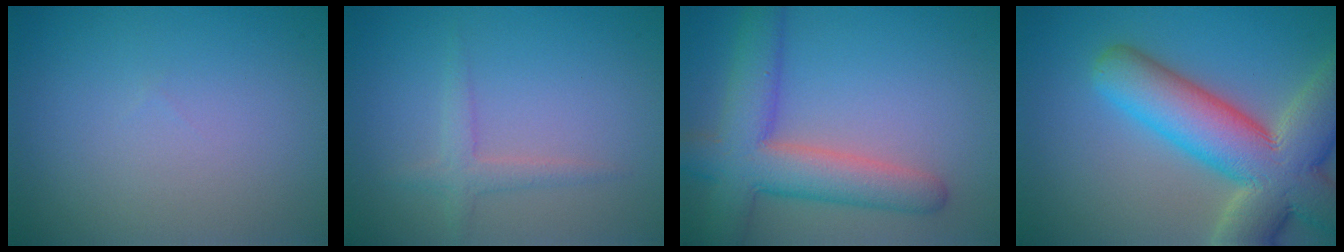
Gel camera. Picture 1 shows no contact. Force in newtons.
{"total": 1.9, "press": 1.9, "slide": 0.1}
{"total": 7.7, "press": 7.7, "slide": 0.3}
{"total": 12.3, "press": 12.2, "slide": 1.0}